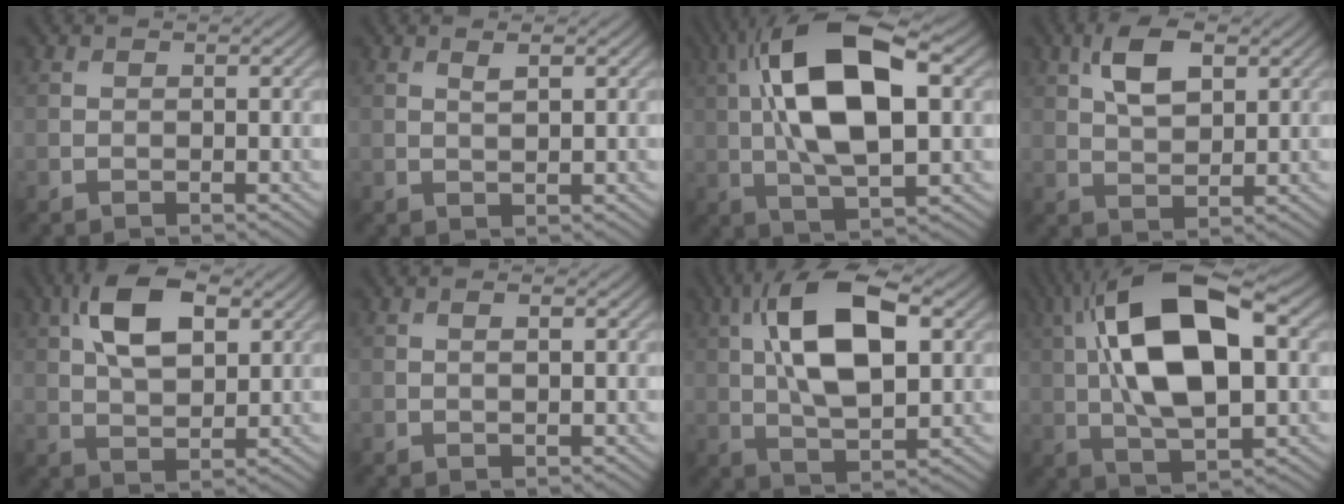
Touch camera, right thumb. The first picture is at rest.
{"total": 1.4, "force": [0.8, 0.3, 1.2], "torque": [-0.025, 0.000, 0.016]}
{"total": 15.3, "force": [2.6, 6.6, 13.5], "torque": [-0.252, 0.019, 0.034]}
{"total": 6.4, "force": [2.6, 3.2, 4.8], "torque": [-0.102, 0.004, 0.047]}
{"total": 9.6, "force": [3.6, 4.9, 7.4], "torque": [-0.153, 0.014, 0.064]}
{"total": 1.0, "force": [0.3, 0.3, 0.9], "torque": [-0.015, 0.000, 0.005]}
{"total": 13.1, "force": [3.1, 5.9, 11.3], "torque": [-0.213, 0.012, 0.048]}
{"total": 16.4, "force": [2.9, 7.5, 14.3], "torque": [-0.265, 0.025, 0.035]}